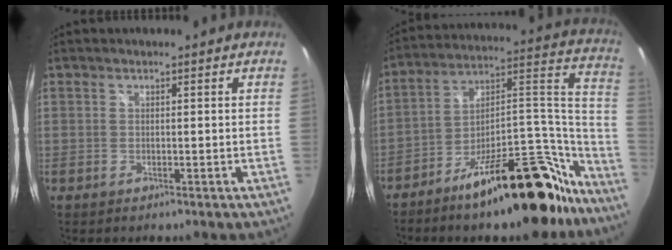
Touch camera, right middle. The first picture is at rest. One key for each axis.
{"total": 25.2, "fx": -19.4, "fy": 8.0, "fz": 14.1, "tx": -0.154, "ty": 0.057, "tz": -0.278}